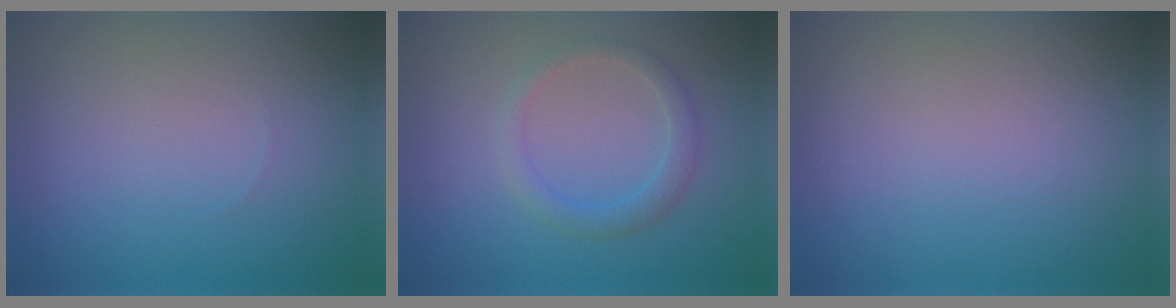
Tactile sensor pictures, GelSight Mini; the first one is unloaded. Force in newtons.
{"total": 2.0, "press": 2.0, "slide": 0.3}
{"total": 0.0}